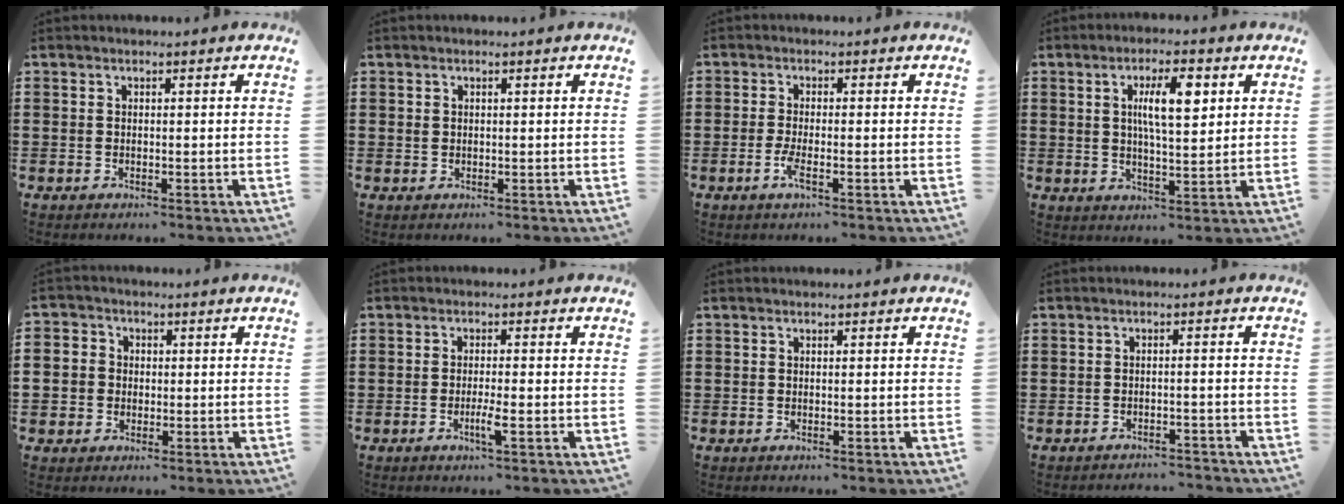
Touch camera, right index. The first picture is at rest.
{"total": 0.7, "force": [0.2, 0.6, 0.2], "torque": [-0.005, 0.003, 0.005]}
{"total": 2.8, "force": [-1.4, 0.4, 2.4], "torque": [-0.063, -0.009, -0.032]}
{"total": 7.3, "force": [2.3, 2.2, 6.6], "torque": [-0.117, 0.003, 0.033]}
{"total": 3.5, "force": [-0.6, 3.4, 0.6], "torque": [-0.033, 0.007, -0.017]}
{"total": 2.9, "force": [-1.2, 0.2, 2.6], "torque": [-0.045, -0.001, -0.021]}
{"total": 0.0}
{"total": 1.9, "force": [-1.9, -0.1, 0.2], "torque": [-0.007, 0.000, -0.041]}